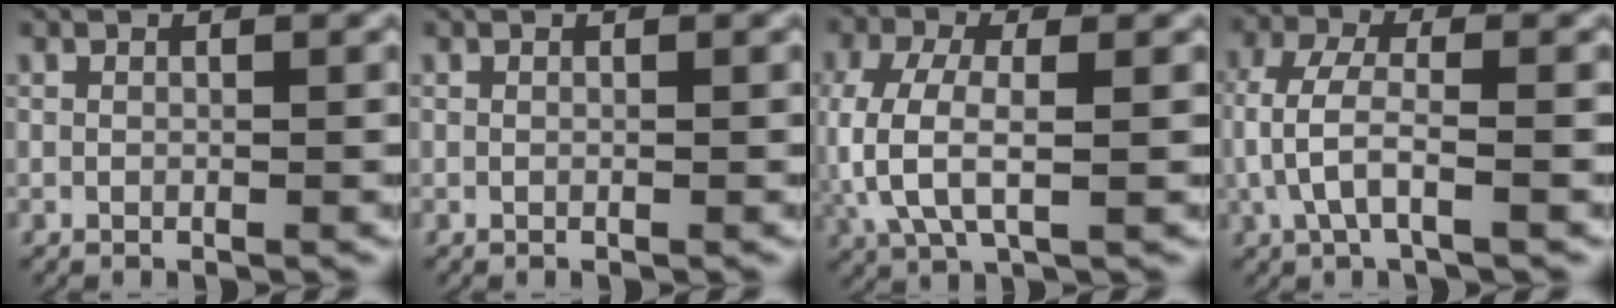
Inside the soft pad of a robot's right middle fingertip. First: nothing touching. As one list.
[{"total": 0.0}, {"total": 6.0, "force": [-0.2, 3.5, 4.8], "torque": [-0.118, -0.016, 0.007]}, {"total": 4.5, "force": [-0.7, 2.2, 3.8], "torque": [-0.085, -0.010, -0.010]}]